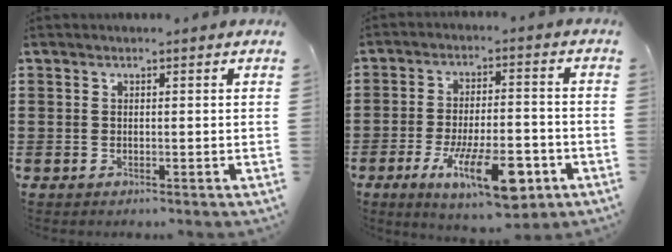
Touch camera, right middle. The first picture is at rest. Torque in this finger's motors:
{"motor_torque": [2.14, 0.00, 0.71, 0.21]}